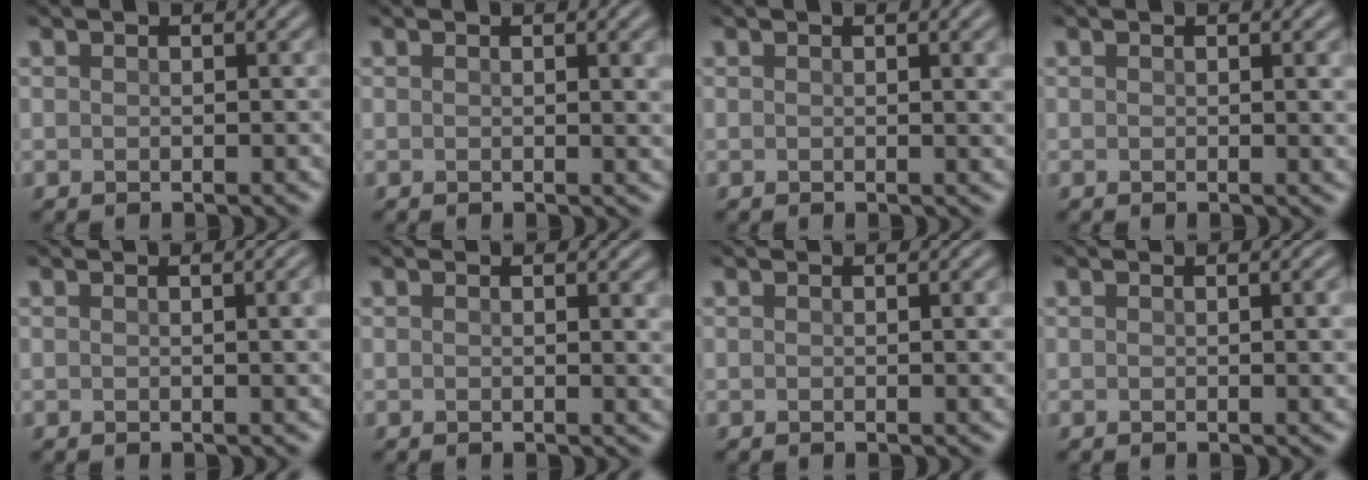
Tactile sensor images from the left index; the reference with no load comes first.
{"total": 2.3, "force": [0.5, 0.7, 2.2], "torque": [-0.017, 0.003, 0.003]}
{"total": 2.3, "force": [0.6, 0.7, 2.1], "torque": [-0.017, 0.004, 0.005]}
{"total": 1.4, "force": [0.2, 0.4, 1.3], "torque": [-0.010, 0.000, 0.000]}
{"total": 2.6, "force": [0.4, 0.8, 2.5], "torque": [-0.020, 0.006, 0.000]}
{"total": 1.2, "force": [0.4, 0.3, 1.1], "torque": [-0.007, 0.000, 0.004]}
{"total": 1.4, "force": [0.1, 0.4, 1.4], "torque": [-0.011, 0.004, -0.001]}
{"total": 2.6, "force": [0.2, 0.8, 2.5], "torque": [-0.021, 0.004, -0.003]}